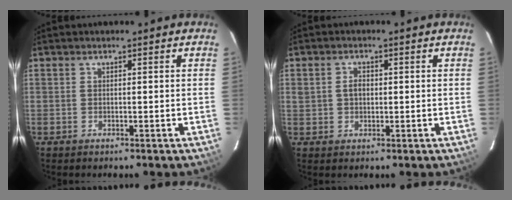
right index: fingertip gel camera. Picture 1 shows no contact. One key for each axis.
{"total": 2.7, "fx": 0.3, "fy": 2.1, "fz": 1.7, "tx": -0.029, "ty": 0.007, "tz": 0.006}